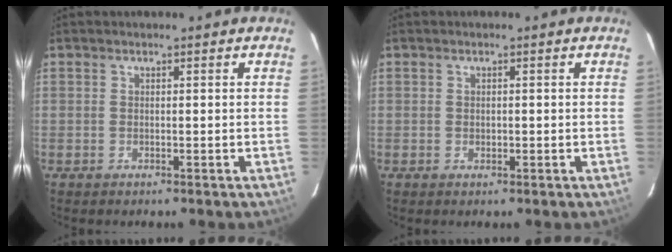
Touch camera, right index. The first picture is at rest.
{"total": 0.9, "force": [-0.1, 0.7, 0.5], "torque": [-0.007, 0.002, -0.001]}